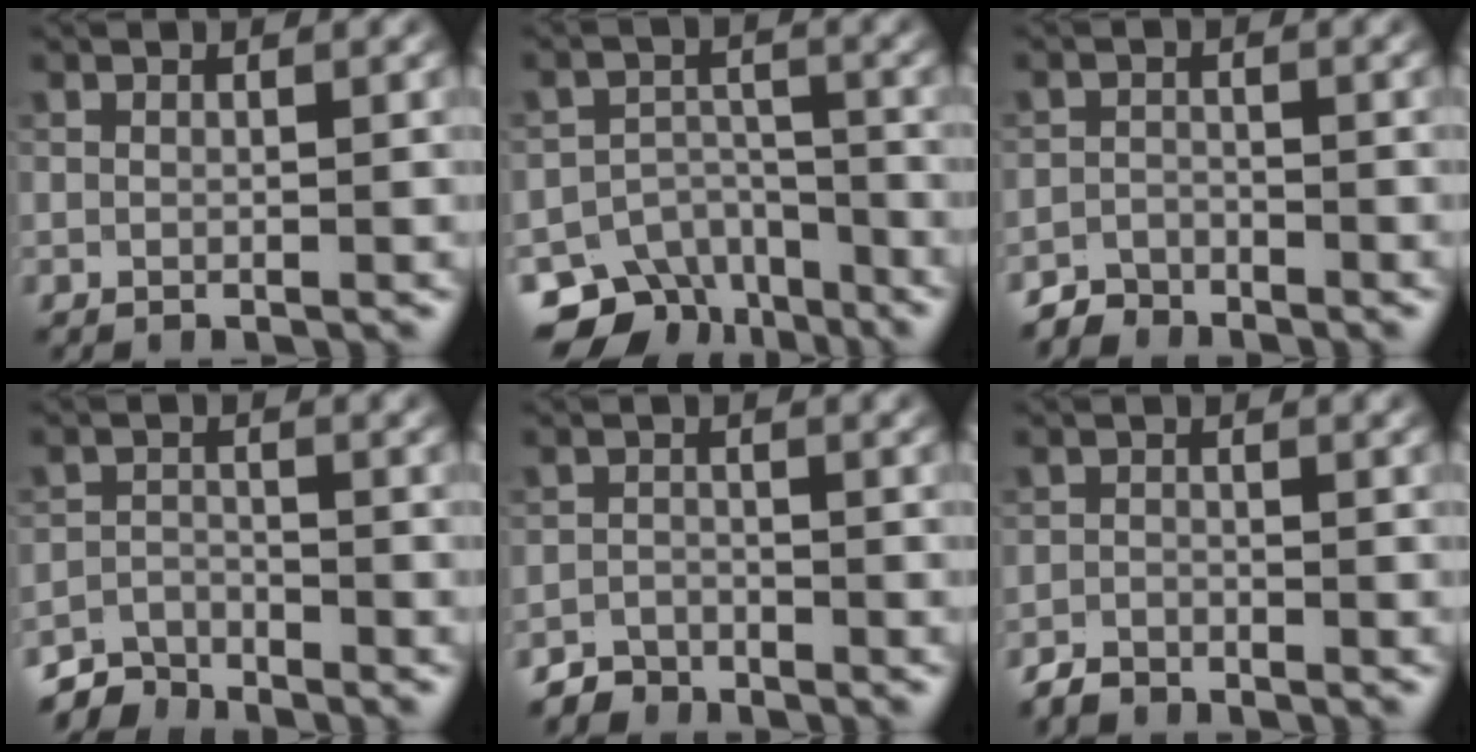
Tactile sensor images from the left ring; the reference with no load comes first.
{"total": 8.8, "force": [-6.7, 5.3, 2.2], "torque": [-0.008, -0.002, -0.095]}
{"total": 2.1, "force": [-2.0, 0.6, -0.1], "torque": [0.002, 0.004, -0.043]}
{"total": 3.7, "force": [-3.6, 1.0, 0.3], "torque": [0.000, -0.006, -0.065]}
{"total": 2.1, "force": [-2.0, 0.6, -0.1], "torque": [0.003, 0.003, -0.041]}
{"total": 1.7, "force": [-1.6, 0.5, 0.1], "torque": [-0.001, 0.000, -0.036]}